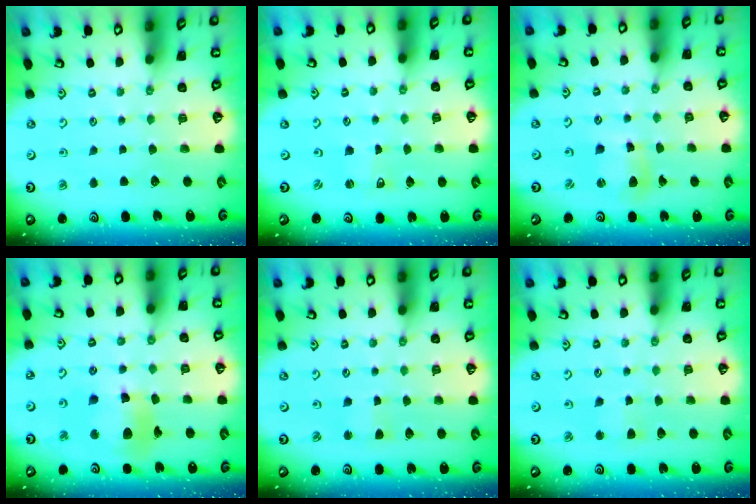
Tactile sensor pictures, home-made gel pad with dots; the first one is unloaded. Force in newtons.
{"total": 0.8, "press": 0.7, "slide": 0.2}
{"total": 7.1, "press": 7.0, "slide": 1.0}
{"total": 12.7, "press": 12.7, "slide": 1.4}
{"total": 2.8, "press": 2.8, "slide": 0.4}
{"total": 2.4, "press": 2.3, "slide": 0.5}